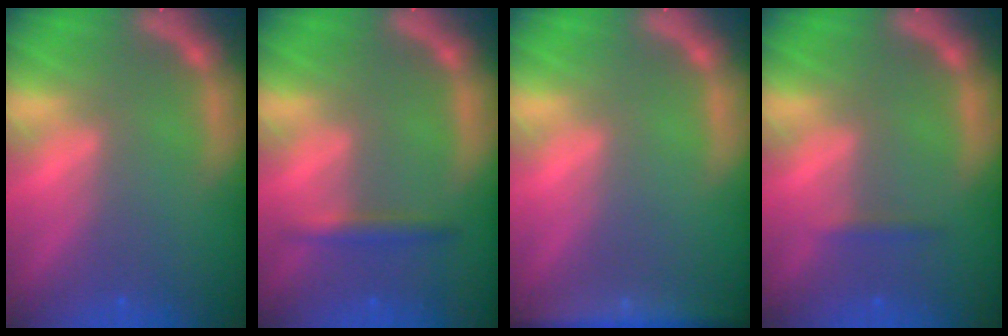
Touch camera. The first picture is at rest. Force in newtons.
{"total": 1.9}
{"total": 5.5}
{"total": 0.9}